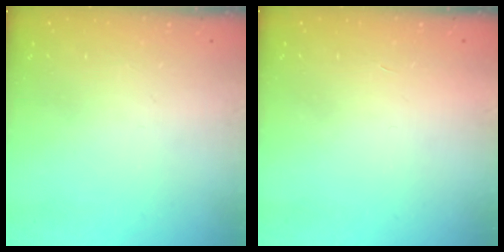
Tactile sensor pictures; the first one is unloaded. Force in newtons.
{"total": 1.7, "press": 1.7, "slide": 0.1}